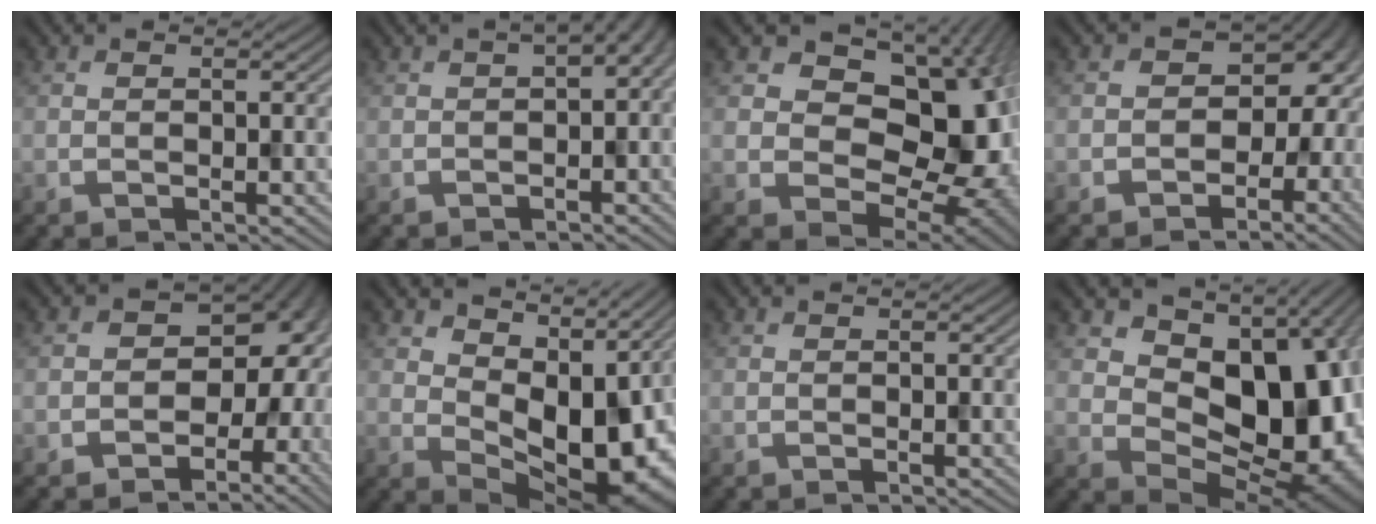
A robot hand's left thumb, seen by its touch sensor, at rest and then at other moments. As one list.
[{"total": 4.8, "force": [0.0, 2.4, 4.2], "torque": [-0.051, 0.003, -0.001]}, {"total": 16.4, "force": [2.3, 11.6, 11.3], "torque": [-0.138, 0.003, 0.047]}, {"total": 9.1, "force": [-1.4, 7.3, 5.3], "torque": [-0.046, -0.016, -0.022]}, {"total": 11.9, "force": [-1.7, 9.4, 7.1], "torque": [-0.059, -0.019, -0.033]}, {"total": 12.0, "force": [4.0, 7.0, 8.9], "torque": [-0.136, -0.017, 0.075]}, {"total": 0.0}, {"total": 15.7, "force": [2.5, 10.1, 11.8], "torque": [-0.149, -0.016, 0.057]}]